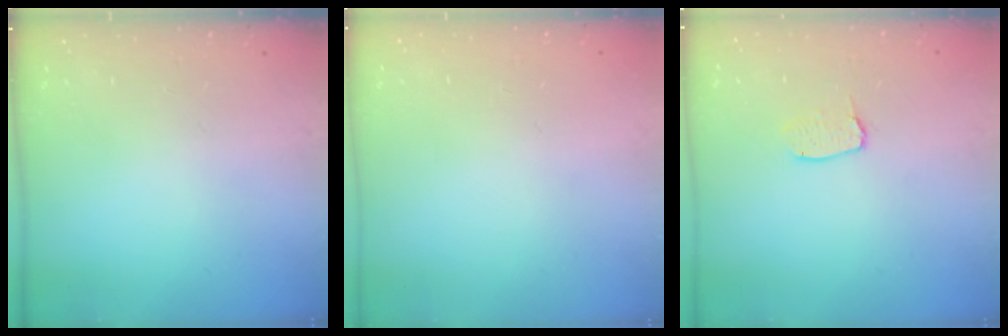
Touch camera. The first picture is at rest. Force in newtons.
{"total": 0.0}
{"total": 4.9, "press": 4.9, "slide": 0.3}